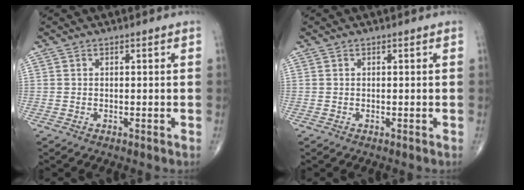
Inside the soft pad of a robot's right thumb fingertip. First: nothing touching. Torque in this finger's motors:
{"motor_torque": [0.03, 0.03, 0.00, 0.00, 0.01]}